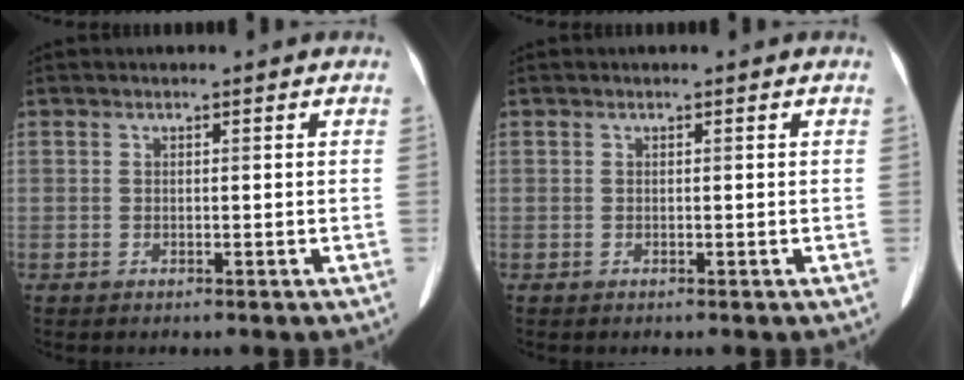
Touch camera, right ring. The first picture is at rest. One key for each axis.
{"total": 0.0}